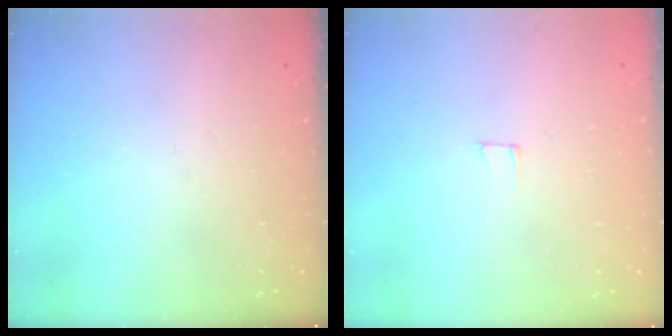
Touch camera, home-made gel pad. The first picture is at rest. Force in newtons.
{"total": 2.5, "press": 2.5, "slide": 0.2}